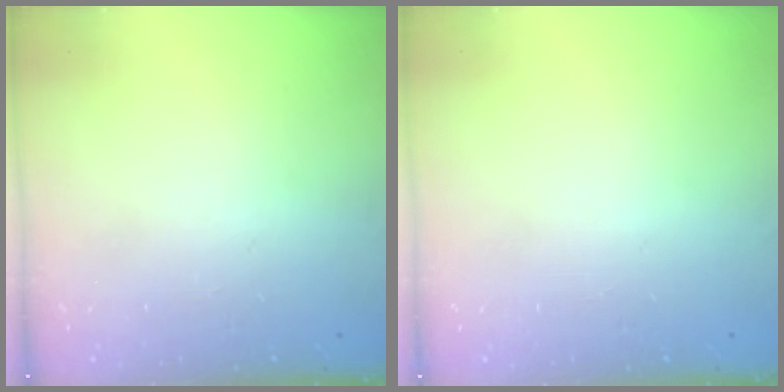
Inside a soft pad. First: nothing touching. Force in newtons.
{"total": 0.0}